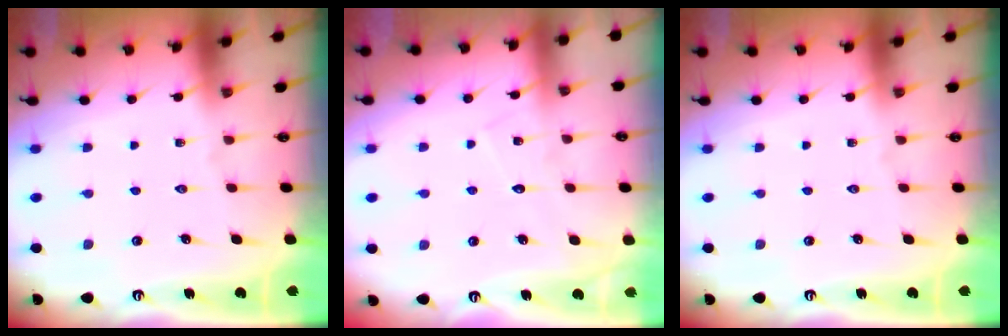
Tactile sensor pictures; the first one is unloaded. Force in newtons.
{"total": 6.0, "press": 6.0, "slide": 0.3}
{"total": 0.0}